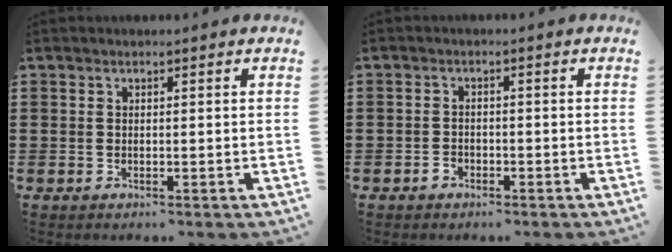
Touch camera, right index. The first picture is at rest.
{"total": 1.5, "force": [-1.1, 1.0, 0.3], "torque": [-0.011, 0.001, -0.023]}